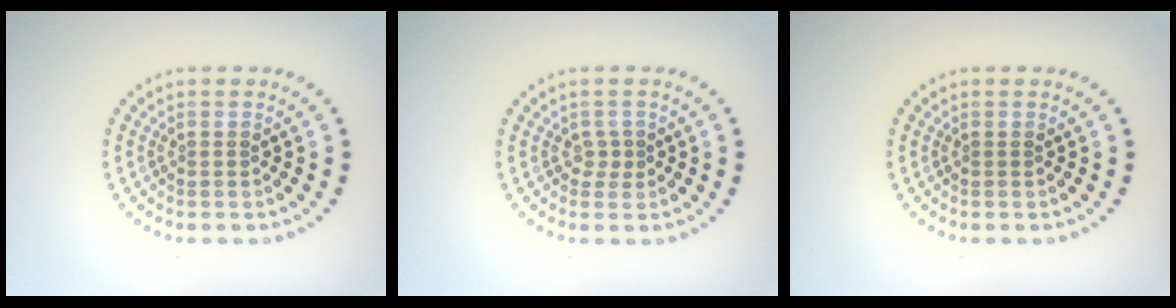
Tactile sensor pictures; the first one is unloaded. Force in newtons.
{"total": 1.1, "press": 0.9, "slide": 0.6}
{"total": 0.0}